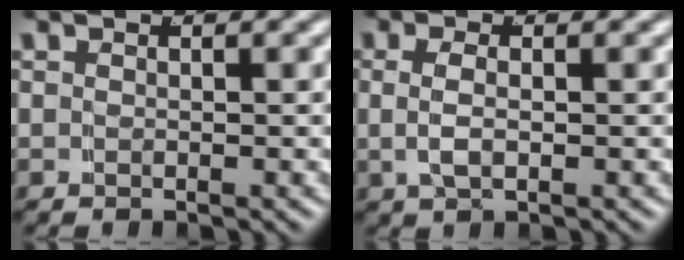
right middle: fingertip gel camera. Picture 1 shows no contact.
{"total": 2.4, "force": [0.2, 1.1, 2.1], "torque": [-0.044, 0.000, 0.003]}